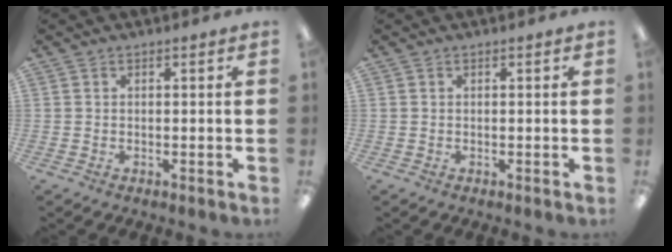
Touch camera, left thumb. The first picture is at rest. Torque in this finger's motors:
{"motor_torque": [0.00, 0.00, 0.00, 0.00, 0.00]}